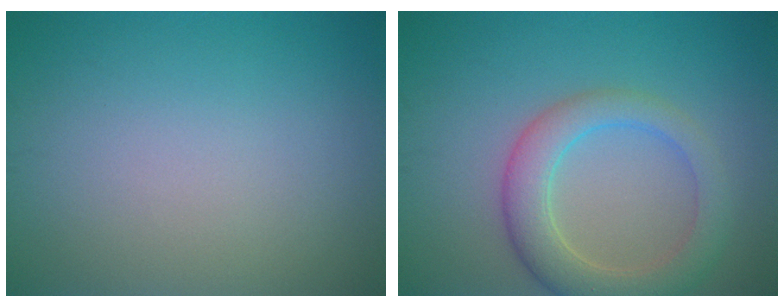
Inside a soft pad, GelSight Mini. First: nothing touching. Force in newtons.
{"total": 5.0, "press": 5.0, "slide": 0.3}